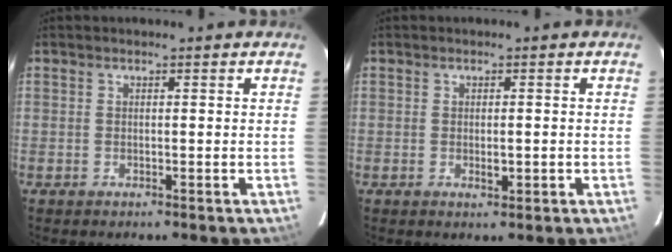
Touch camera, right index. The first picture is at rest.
{"total": 2.1, "force": [-0.4, 1.0, 1.8], "torque": [-0.034, -0.002, -0.002]}